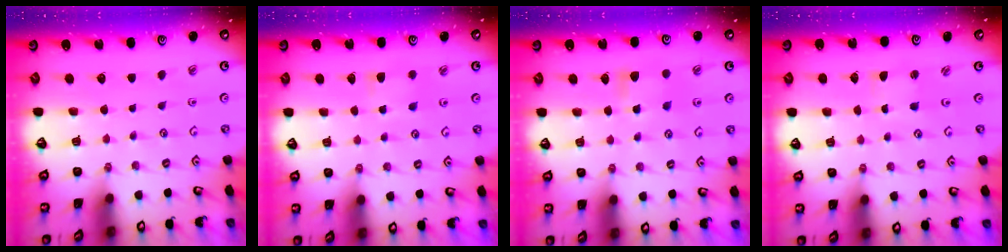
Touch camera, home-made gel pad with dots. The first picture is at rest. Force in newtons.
{"total": 5.2, "press": 5.2, "slide": 0.6}
{"total": 5.5, "press": 5.5, "slide": 0.7}
{"total": 0.9, "press": 0.9, "slide": 0.3}